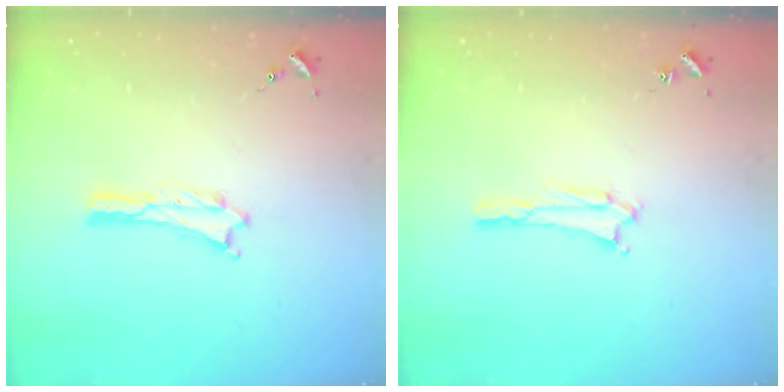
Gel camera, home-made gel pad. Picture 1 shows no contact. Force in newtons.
{"total": 1.5, "press": 1.5, "slide": 0.3}